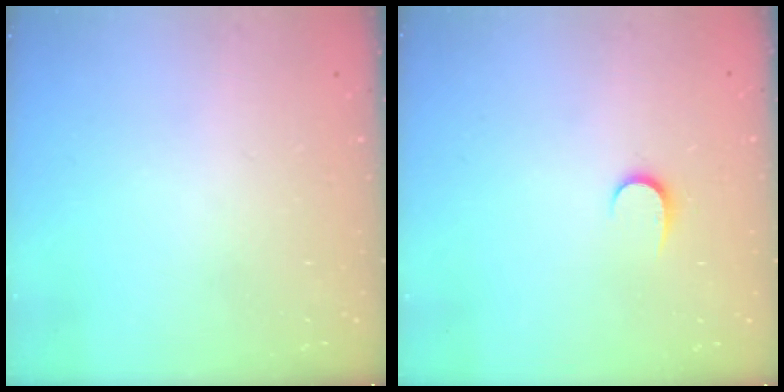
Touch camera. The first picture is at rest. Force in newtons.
{"total": 5.1, "press": 5.1, "slide": 0.5}